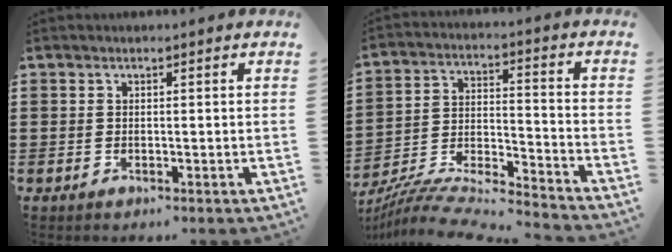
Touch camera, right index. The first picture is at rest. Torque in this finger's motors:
{"motor_torque": [-0.78, 0.56, 0.25, 0.16]}